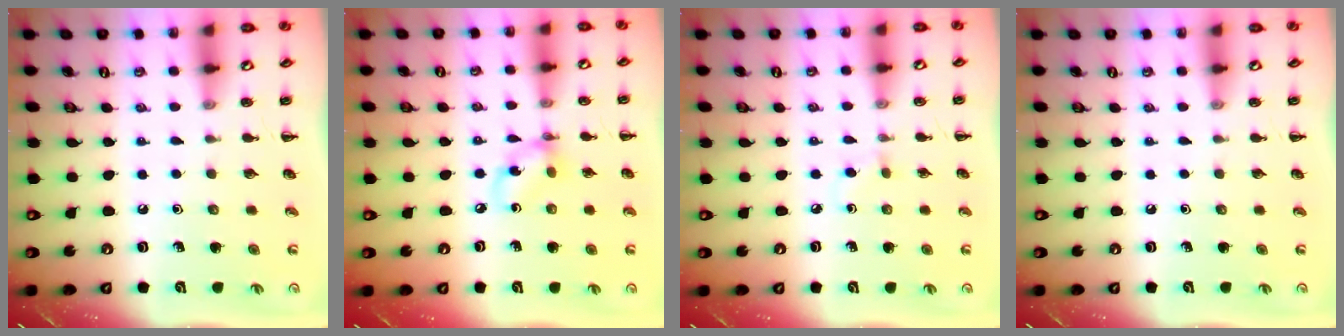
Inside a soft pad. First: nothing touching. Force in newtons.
{"total": 6.2, "press": 6.1, "slide": 0.8}
{"total": 2.7, "press": 2.5, "slide": 0.9}
{"total": 0.0}